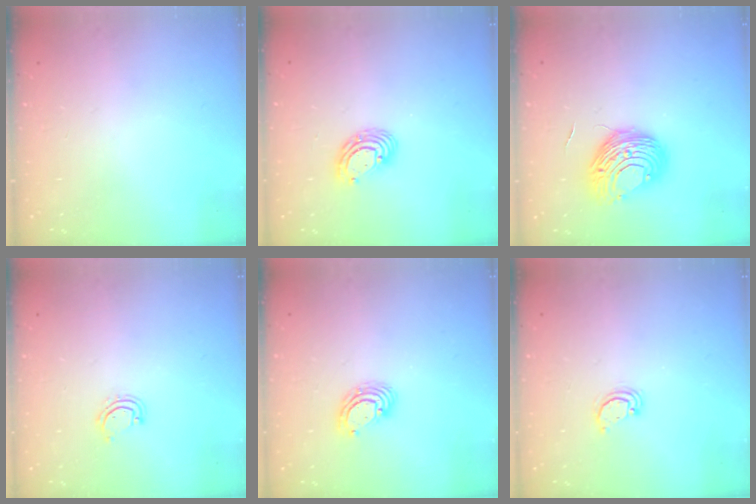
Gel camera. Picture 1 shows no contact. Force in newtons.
{"total": 6.7, "press": 6.6, "slide": 0.8}
{"total": 11.0, "press": 11.0, "slide": 0.2}
{"total": 4.0, "press": 4.0, "slide": 0.3}
{"total": 5.2, "press": 5.2, "slide": 0.3}
{"total": 2.5, "press": 2.5, "slide": 0.3}